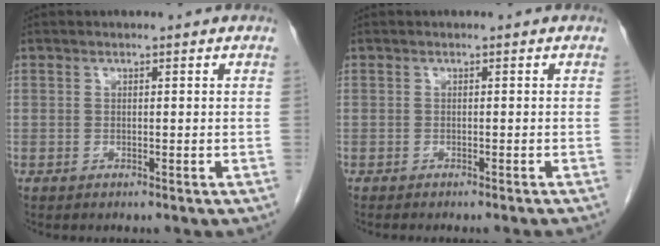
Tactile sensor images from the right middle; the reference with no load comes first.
{"total": 3.2, "force": [-2.8, -0.4, 1.4], "torque": [-0.015, 0.002, -0.036]}